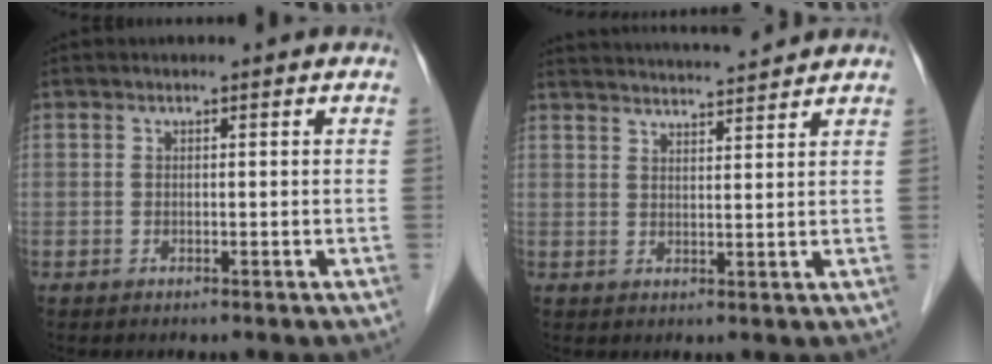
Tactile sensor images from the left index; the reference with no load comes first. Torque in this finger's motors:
{"motor_torque": [0.52, -0.39, 0.40, 0.10]}